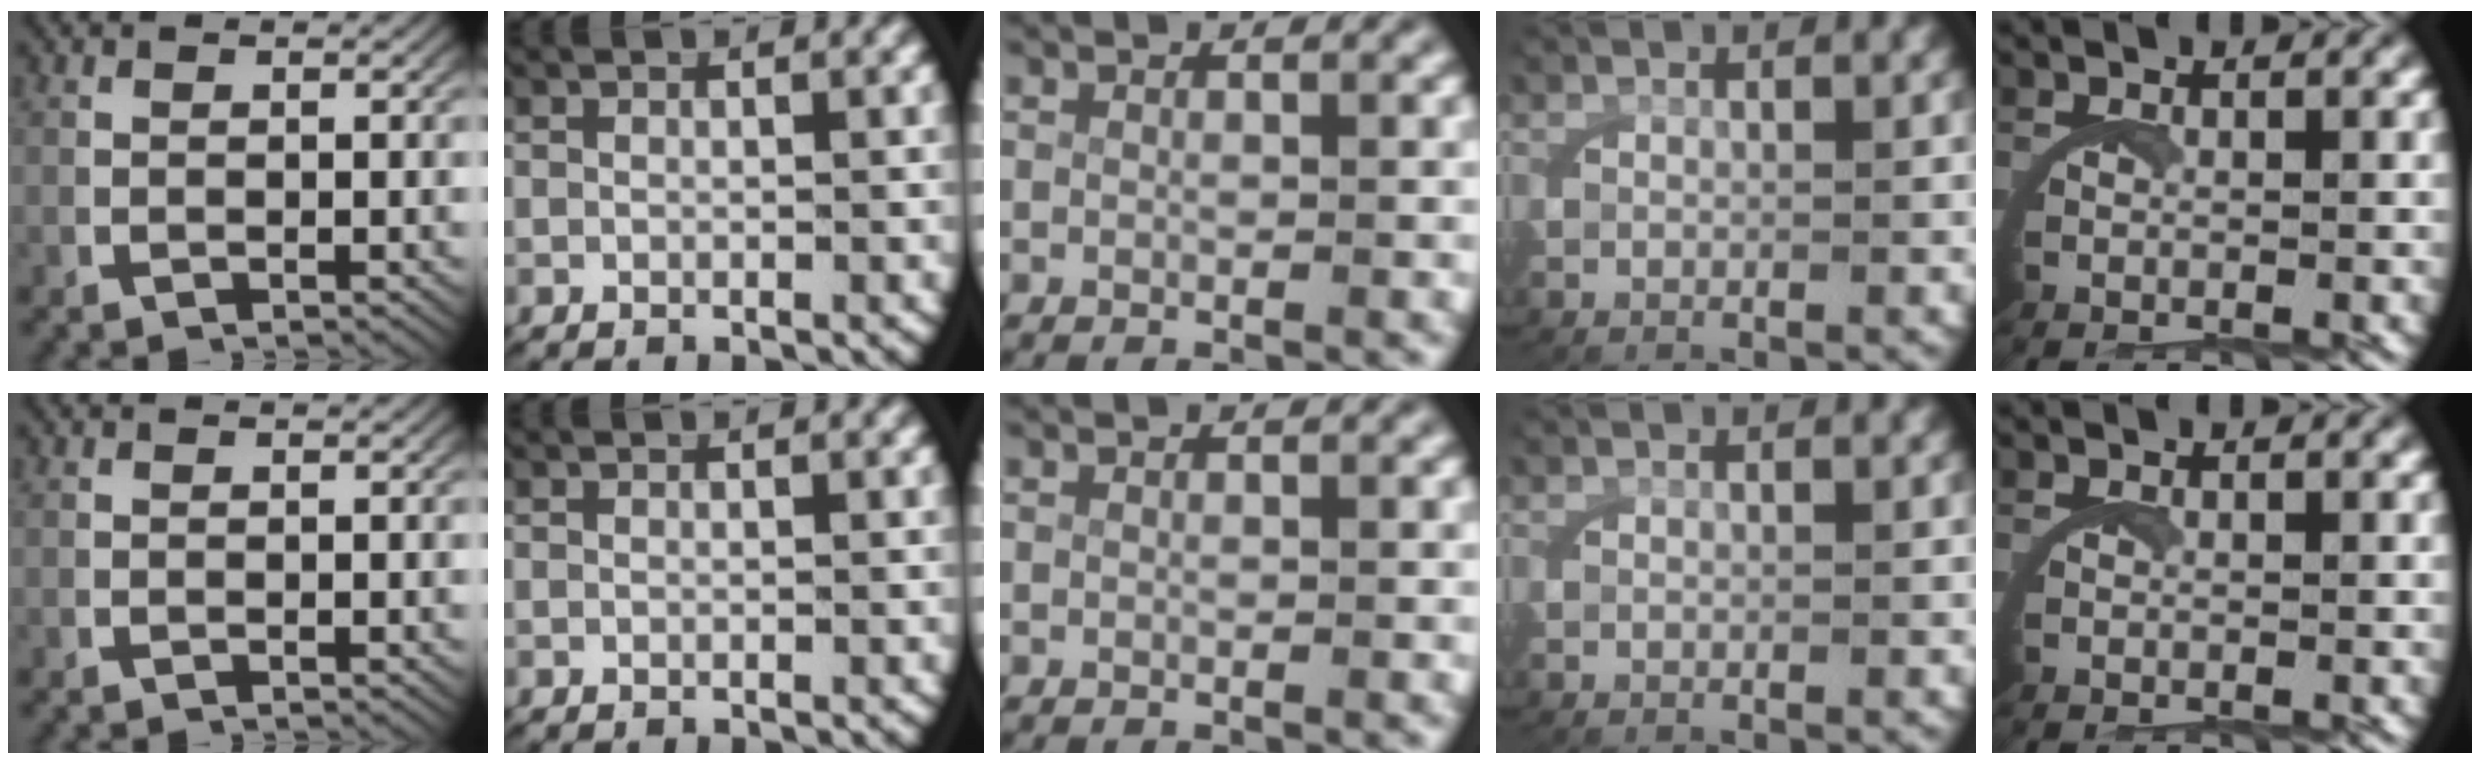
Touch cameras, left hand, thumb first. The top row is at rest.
{}